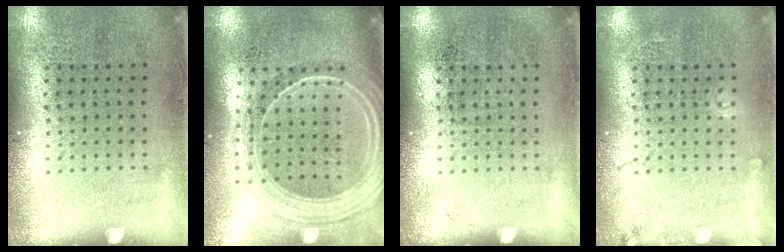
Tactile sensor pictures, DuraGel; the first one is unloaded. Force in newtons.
{"total": 2.3, "press": 2.0, "slide": 1.2}
{"total": 0.0}
{"total": 1.2, "press": 1.2, "slide": 0.1}